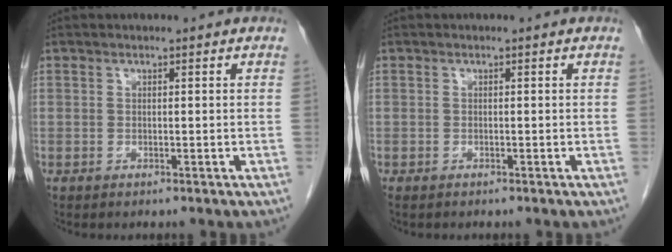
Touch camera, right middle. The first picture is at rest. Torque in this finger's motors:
{"motor_torque": [0.40, -0.21, 0.10, 0.03]}